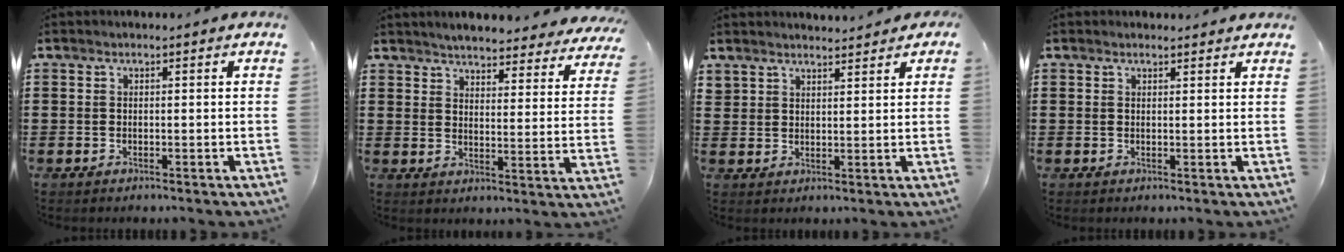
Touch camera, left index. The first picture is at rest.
{"total": 4.5, "force": [4.4, -0.1, 0.7], "torque": [-0.035, -0.029, 0.076]}
{"total": 3.3, "force": [3.1, 1.1, -0.1], "torque": [-0.008, -0.004, 0.060]}
{"total": 1.0, "force": [0.9, 0.2, 0.2], "torque": [-0.005, 0.002, 0.018]}